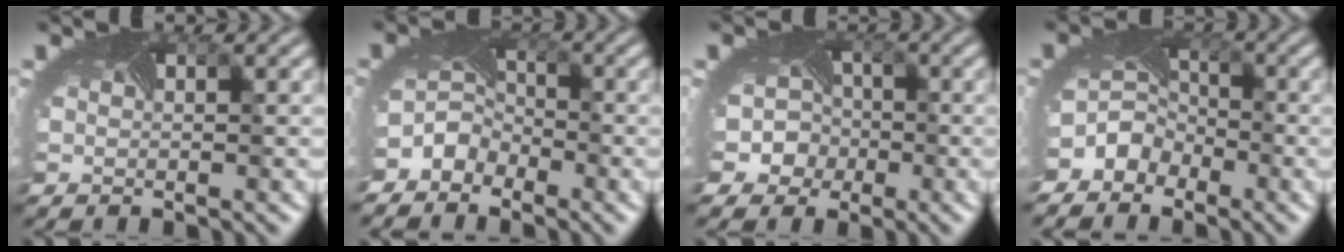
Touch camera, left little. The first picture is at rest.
{"total": 3.5, "force": [-2.7, 2.2, 0.8], "torque": [-0.012, -0.003, -0.060]}
{"total": 5.9, "force": [-1.9, 5.3, 1.6], "torque": [-0.016, 0.000, -0.054]}
{"total": 4.4, "force": [-3.0, 3.0, 1.0], "torque": [0.002, 0.002, -0.056]}